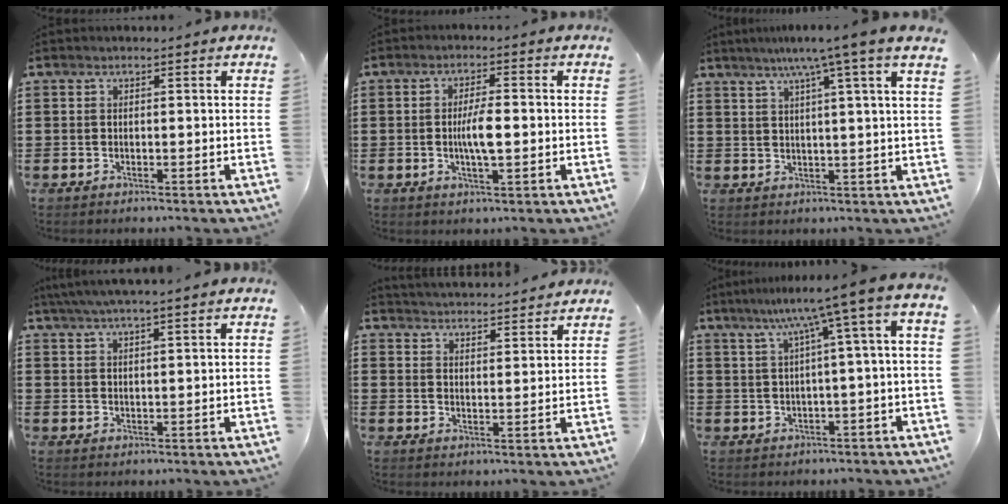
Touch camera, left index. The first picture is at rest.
{"total": 4.8, "force": [-0.4, 1.3, 4.6], "torque": [-0.090, 0.002, -0.013]}
{"total": 6.4, "force": [4.1, -1.2, 4.7], "torque": [-0.103, -0.009, 0.064]}
{"total": 3.6, "force": [3.0, -0.1, 1.9], "torque": [-0.044, -0.001, 0.055]}
{"total": 3.7, "force": [3.7, -0.3, -0.2], "torque": [-0.009, -0.021, 0.065]}
{"total": 7.2, "force": [2.4, -0.8, 6.7], "torque": [-0.128, -0.019, 0.029]}